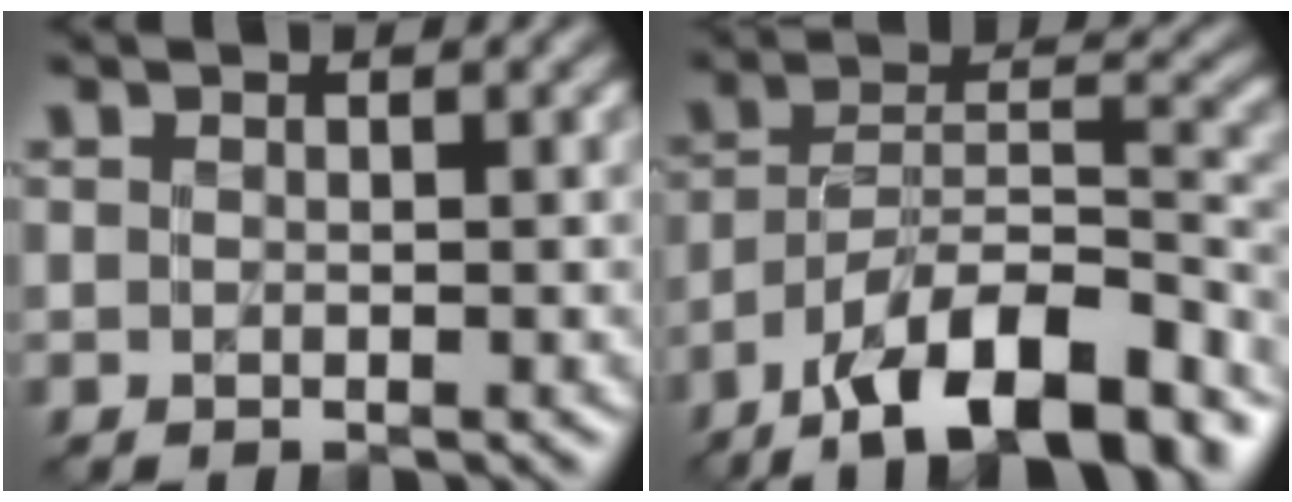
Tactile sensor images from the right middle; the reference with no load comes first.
{"total": 13.9, "force": [-10.2, 4.4, 8.5], "torque": [-0.148, 0.020, -0.170]}